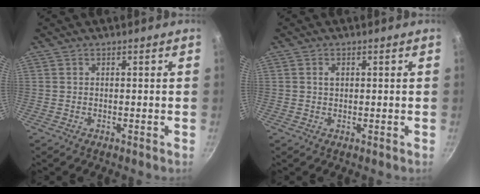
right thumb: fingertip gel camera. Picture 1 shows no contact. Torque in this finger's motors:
{"motor_torque": [0.34, 0.55, 0.18, 0.26, -0.02]}